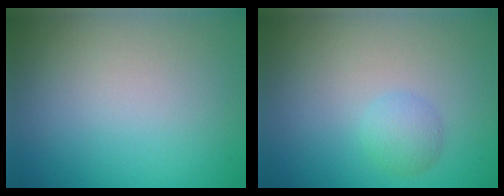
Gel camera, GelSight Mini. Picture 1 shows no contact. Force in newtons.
{"total": 1.7, "press": 1.7, "slide": 0.1}